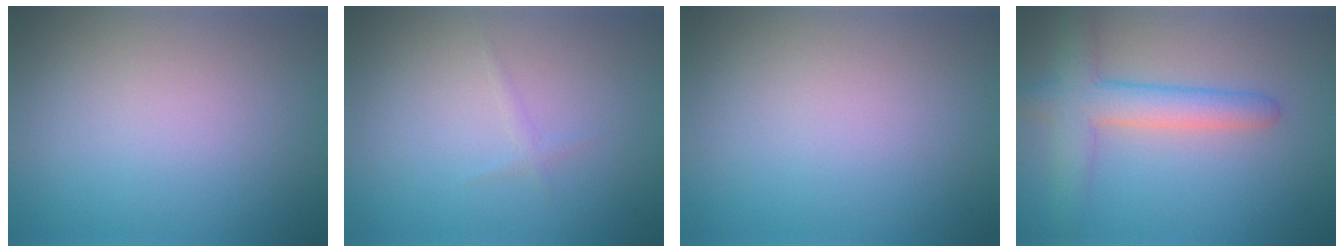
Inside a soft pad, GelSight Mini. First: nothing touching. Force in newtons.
{"total": 0.6, "press": 0.6, "slide": 0.1}
{"total": 0.0}
{"total": 4.8, "press": 4.8, "slide": 0.3}